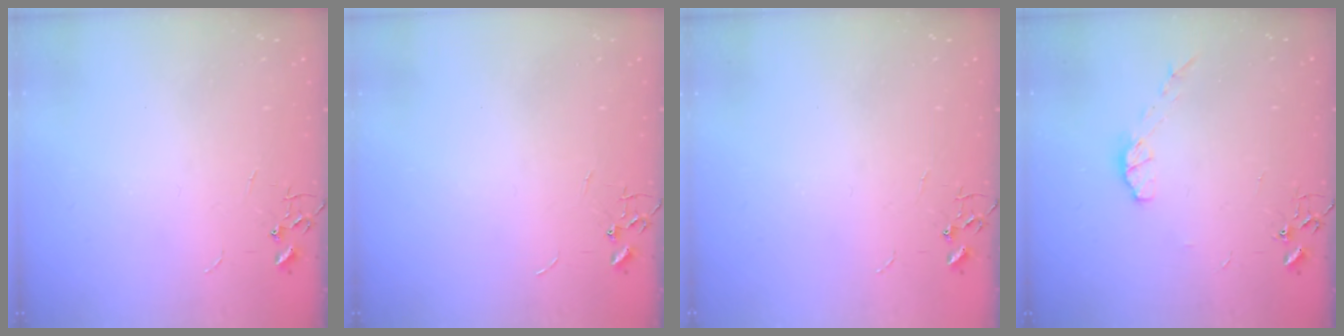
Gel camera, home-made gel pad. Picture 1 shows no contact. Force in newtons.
{"total": 0.0}
{"total": 0.0}
{"total": 5.1, "press": 5.1, "slide": 0.8}